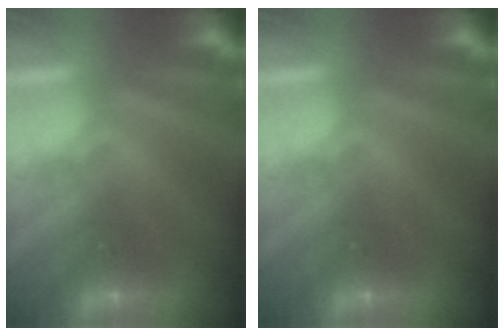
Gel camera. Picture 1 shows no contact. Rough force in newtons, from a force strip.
{"total": 0.0}